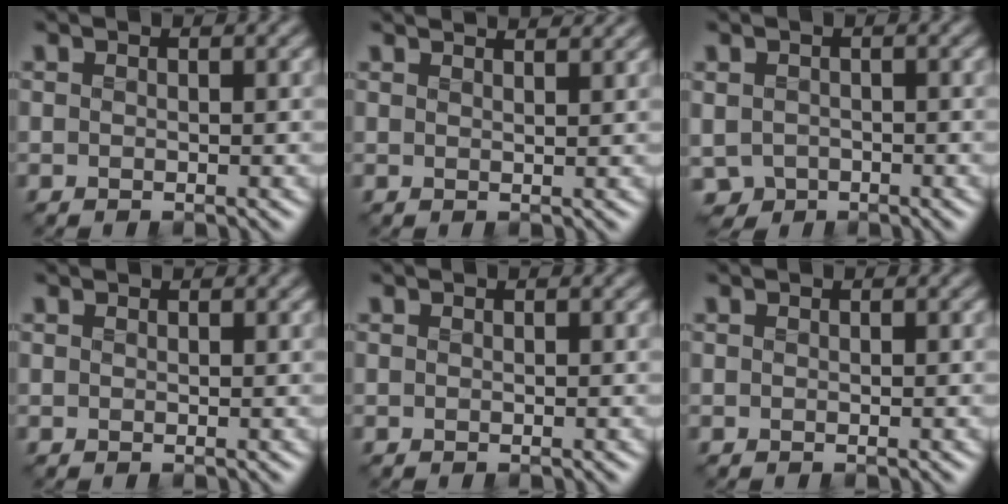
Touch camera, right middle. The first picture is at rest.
{"total": 3.5, "force": [3.0, 1.0, 1.5], "torque": [-0.009, 0.019, 0.014]}
{"total": 2.3, "force": [-1.1, 1.8, 1.0], "torque": [-0.022, -0.009, -0.024]}
{"total": 0.7, "force": [0.6, 0.3, 0.0], "torque": [-0.005, -0.002, 0.010]}
{"total": 0.0}
{"total": 0.0}